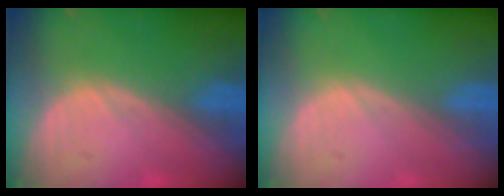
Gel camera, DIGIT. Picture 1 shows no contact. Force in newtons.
{"total": 0.0}